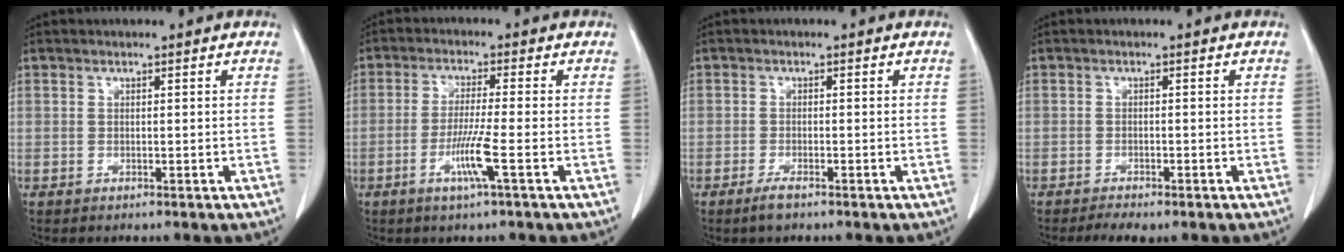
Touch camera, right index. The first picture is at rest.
{"total": 5.8, "force": [-2.2, -0.7, 5.3], "torque": [-0.102, -0.014, -0.045]}
{"total": 2.1, "force": [-1.6, 0.3, 1.3], "torque": [-0.033, -0.004, -0.028]}
{"total": 2.4, "force": [-1.9, 0.6, 1.4], "torque": [-0.025, -0.006, -0.028]}